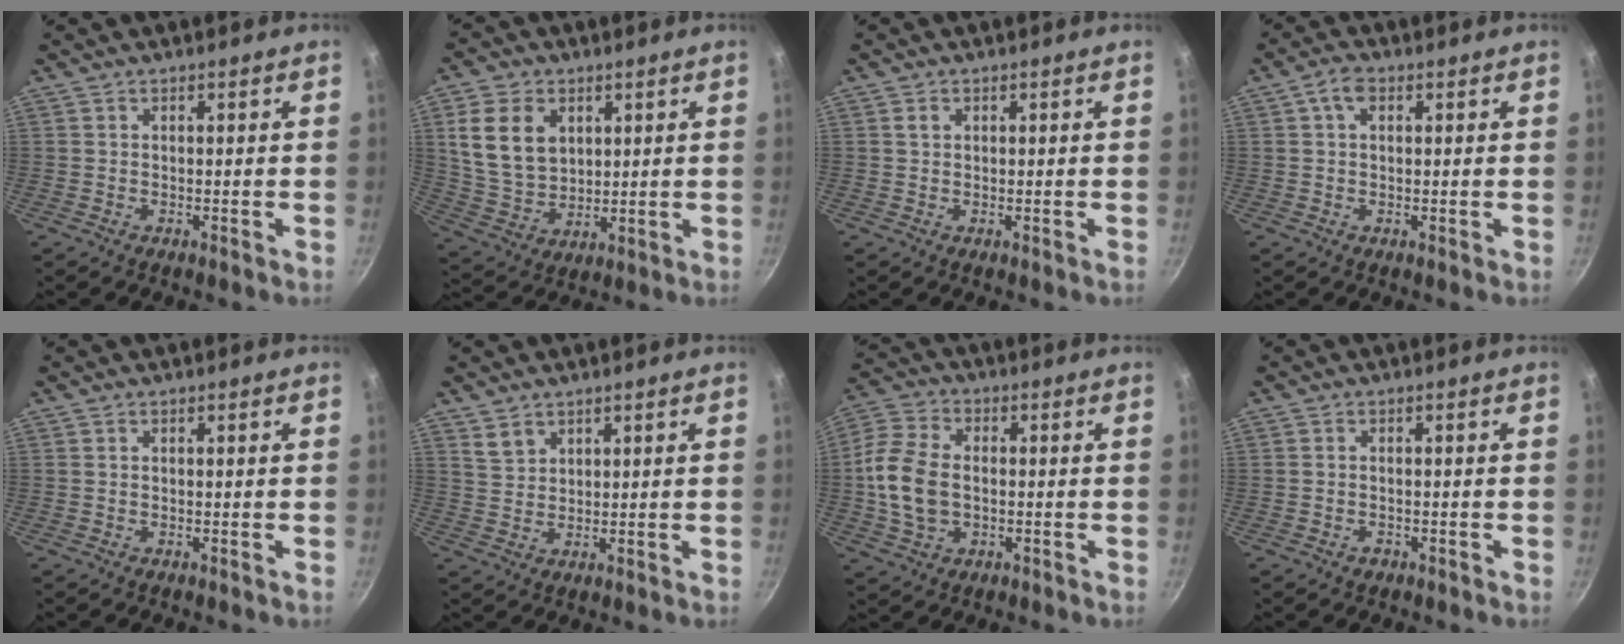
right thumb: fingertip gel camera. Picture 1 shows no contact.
{"total": 12.2, "force": [3.8, 8.9, 7.5], "torque": [-0.122, -0.017, 0.082]}
{"total": 1.3, "force": [0.5, 1.0, 0.6], "torque": [-0.007, 0.002, 0.006]}
{"total": 3.4, "force": [1.1, 2.1, 2.4], "torque": [-0.034, 0.001, 0.015]}
{"total": 0.0}
{"total": 3.4, "force": [2.3, 2.2, 1.1], "torque": [-0.009, -0.004, 0.047]}
{"total": 11.7, "force": [-0.9, 8.0, 8.6], "torque": [-0.167, 0.020, -0.025]}
{"total": 1.3, "force": [-0.8, 0.8, 0.5], "torque": [-0.010, 0.007, -0.011]}